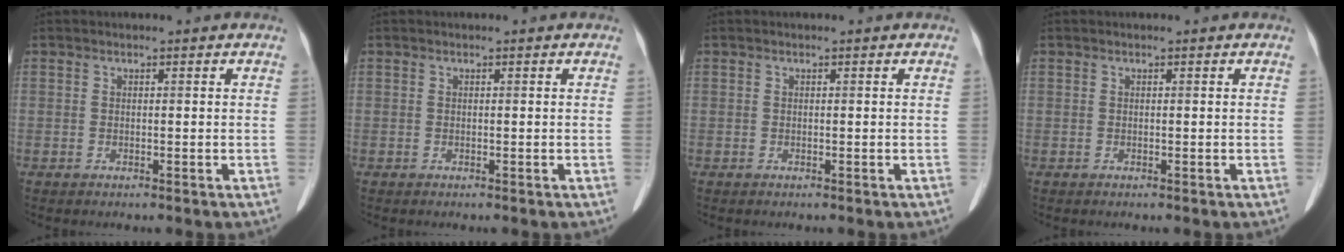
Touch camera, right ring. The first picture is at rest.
{"total": 0.0}
{"total": 0.0}
{"total": 0.0}